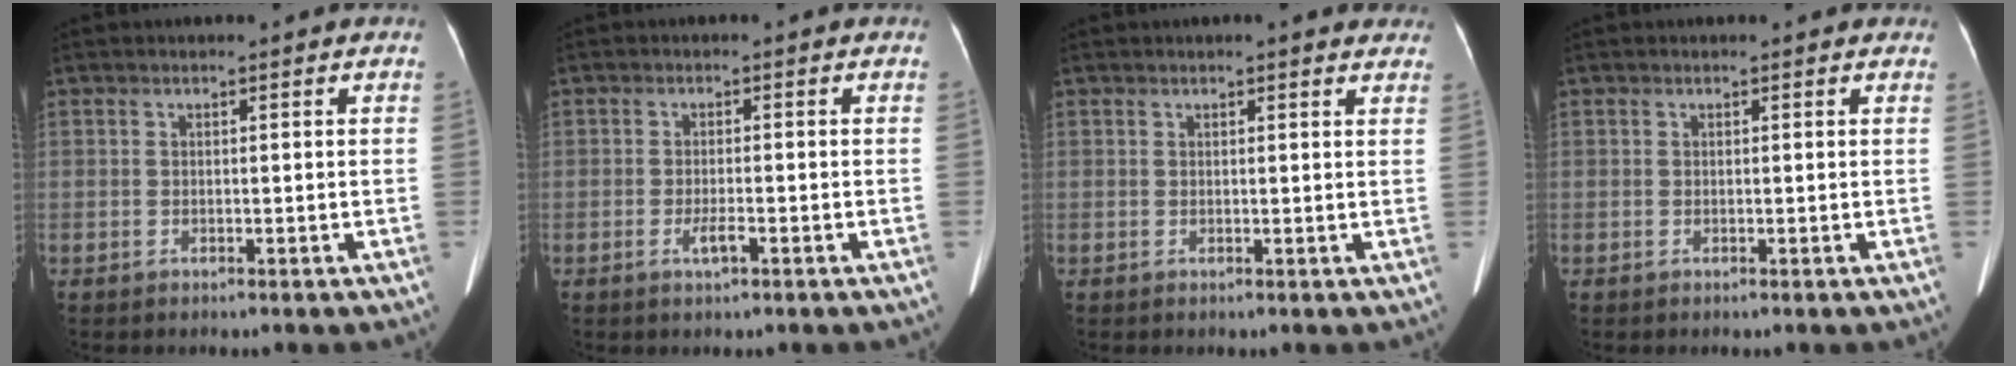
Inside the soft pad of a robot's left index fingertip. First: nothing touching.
{"total": 2.0, "force": [-1.0, 0.3, 1.7], "torque": [-0.036, -0.002, -0.017]}
{"total": 4.8, "force": [4.2, 1.0, 2.1], "torque": [-0.014, 0.010, 0.035]}
{"total": 1.2, "force": [1.1, 0.5, 0.3], "torque": [-0.007, 0.003, 0.003]}